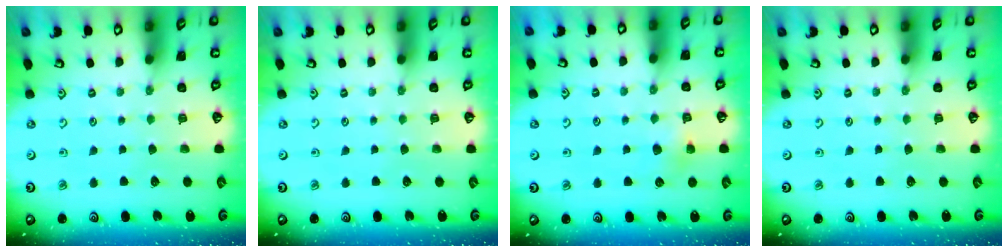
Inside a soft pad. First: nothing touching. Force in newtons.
{"total": 0.0}
{"total": 4.4, "press": 4.3, "slide": 0.9}
{"total": 0.0}